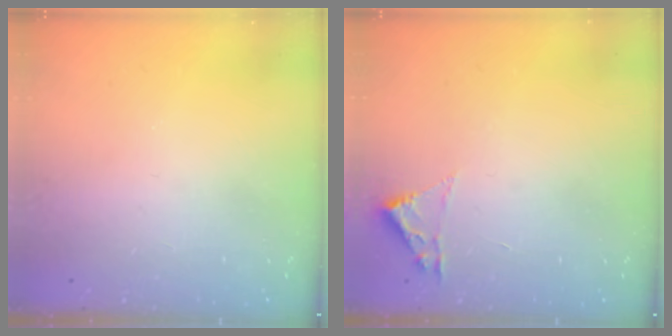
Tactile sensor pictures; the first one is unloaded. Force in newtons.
{"total": 1.8, "press": 1.8, "slide": 0.2}